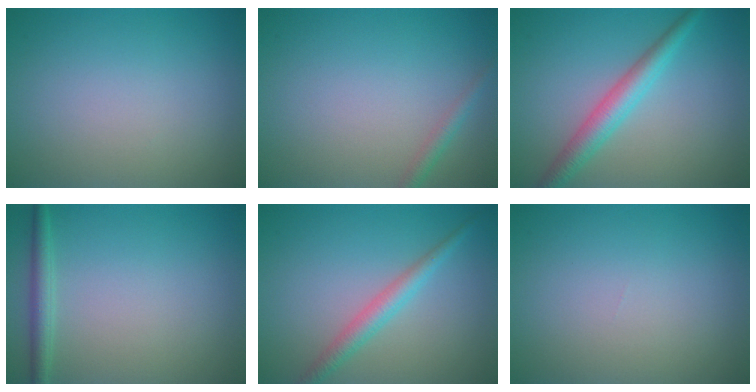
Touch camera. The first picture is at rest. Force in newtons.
{"total": 1.3, "press": 1.3, "slide": 0.1}
{"total": 3.5, "press": 3.5, "slide": 0.1}
{"total": 1.8, "press": 1.8, "slide": 0.1}
{"total": 2.5, "press": 2.5, "slide": 0.1}
{"total": 0.0}